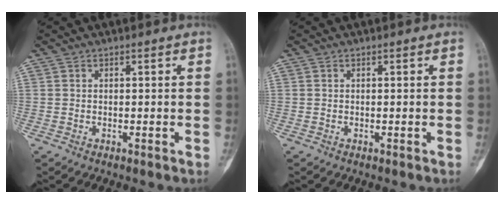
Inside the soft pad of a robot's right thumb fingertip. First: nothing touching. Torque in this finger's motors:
{"motor_torque": [0.18, 0.18, -0.02, 0.01, 0.00]}